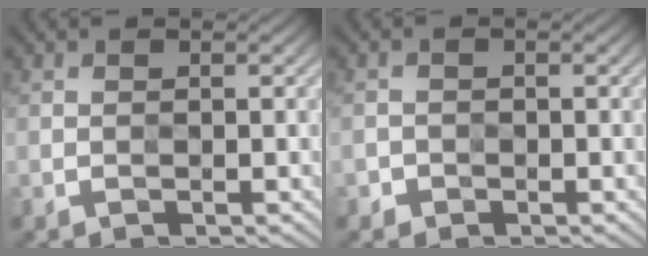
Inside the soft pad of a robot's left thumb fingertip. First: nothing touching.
{"total": 1.2, "force": [-0.7, 1.0, -0.1], "torque": [0.012, 0.003, -0.017]}